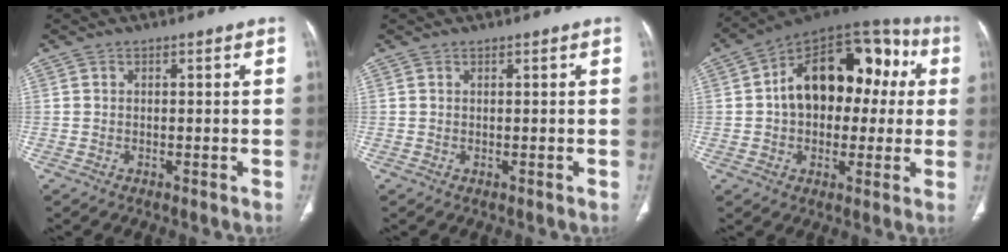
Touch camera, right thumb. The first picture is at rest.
{"total": 0.0}
{"total": 22.1, "force": [2.9, 14.0, 16.8], "torque": [-0.209, 0.045, 0.034]}